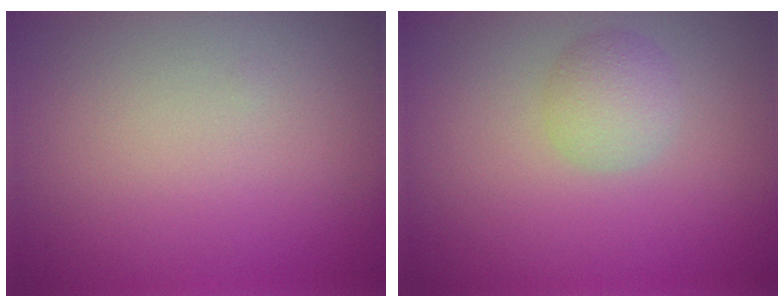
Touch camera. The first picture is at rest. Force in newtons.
{"total": 2.2, "press": 2.2, "slide": 0.0}